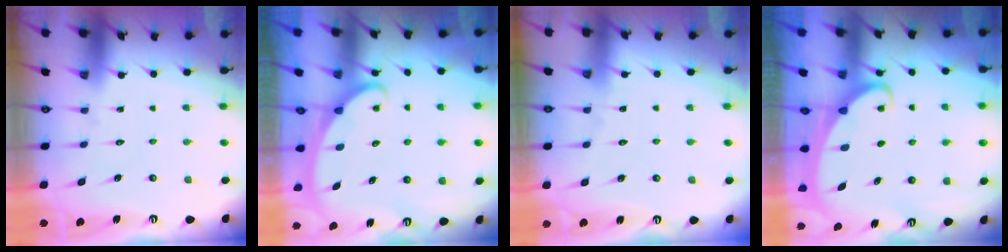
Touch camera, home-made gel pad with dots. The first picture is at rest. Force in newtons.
{"total": 2.4, "press": 2.4, "slide": 0.4}
{"total": 2.2, "press": 2.2, "slide": 0.3}
{"total": 2.2, "press": 2.1, "slide": 0.2}